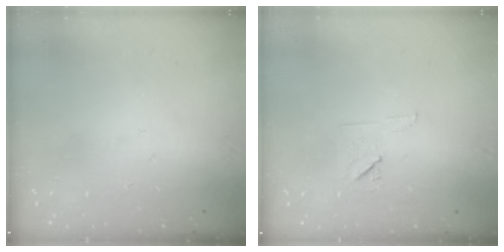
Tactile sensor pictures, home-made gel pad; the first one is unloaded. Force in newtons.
{"total": 7.3, "press": 7.2, "slide": 1.3}